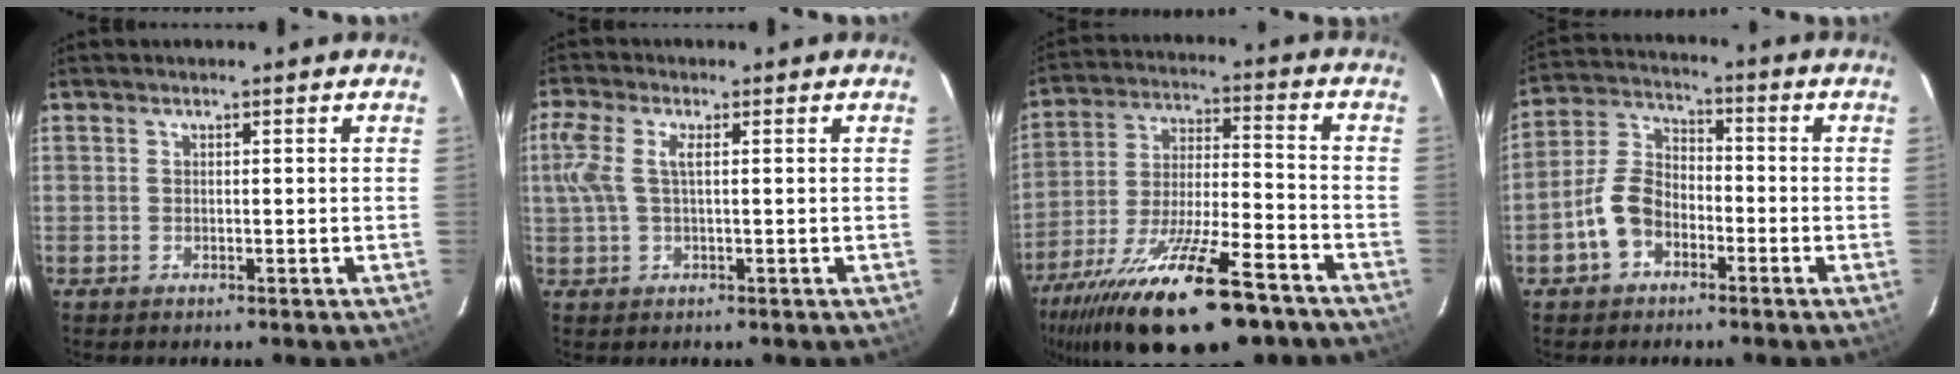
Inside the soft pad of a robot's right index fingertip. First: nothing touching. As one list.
[{"total": 5.0, "force": [0.7, 1.6, 4.7], "torque": [-0.109, 0.009, 0.016]}, {"total": 24.6, "force": [-17.6, 6.7, 15.9], "torque": [-0.302, -0.047, -0.280]}, {"total": 8.5, "force": [-4.1, 5.8, 4.8], "torque": [-0.104, 0.024, -0.078]}]